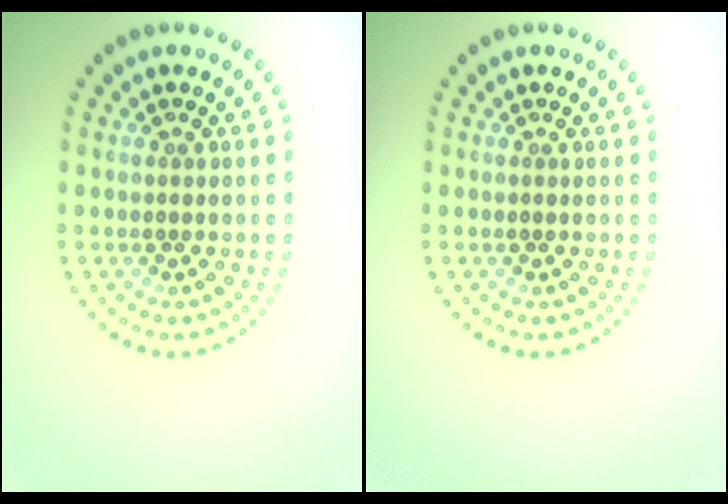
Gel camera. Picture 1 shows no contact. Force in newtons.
{"total": 0.0}